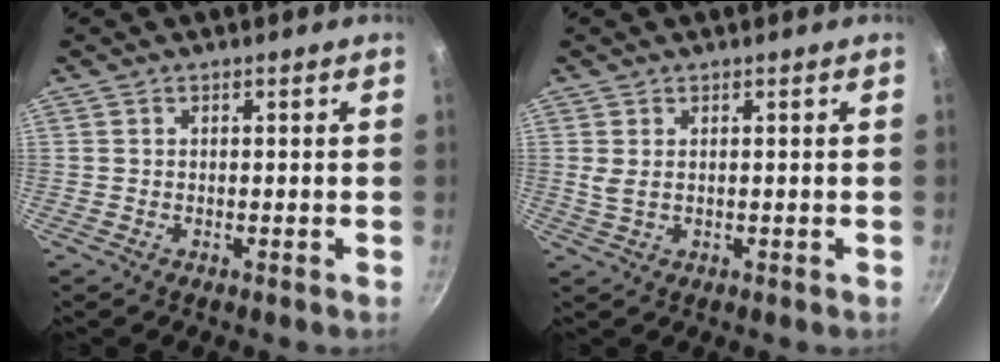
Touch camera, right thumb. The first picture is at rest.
{"total": 2.1, "force": [0.5, 1.0, 1.8], "torque": [-0.036, -0.002, 0.014]}